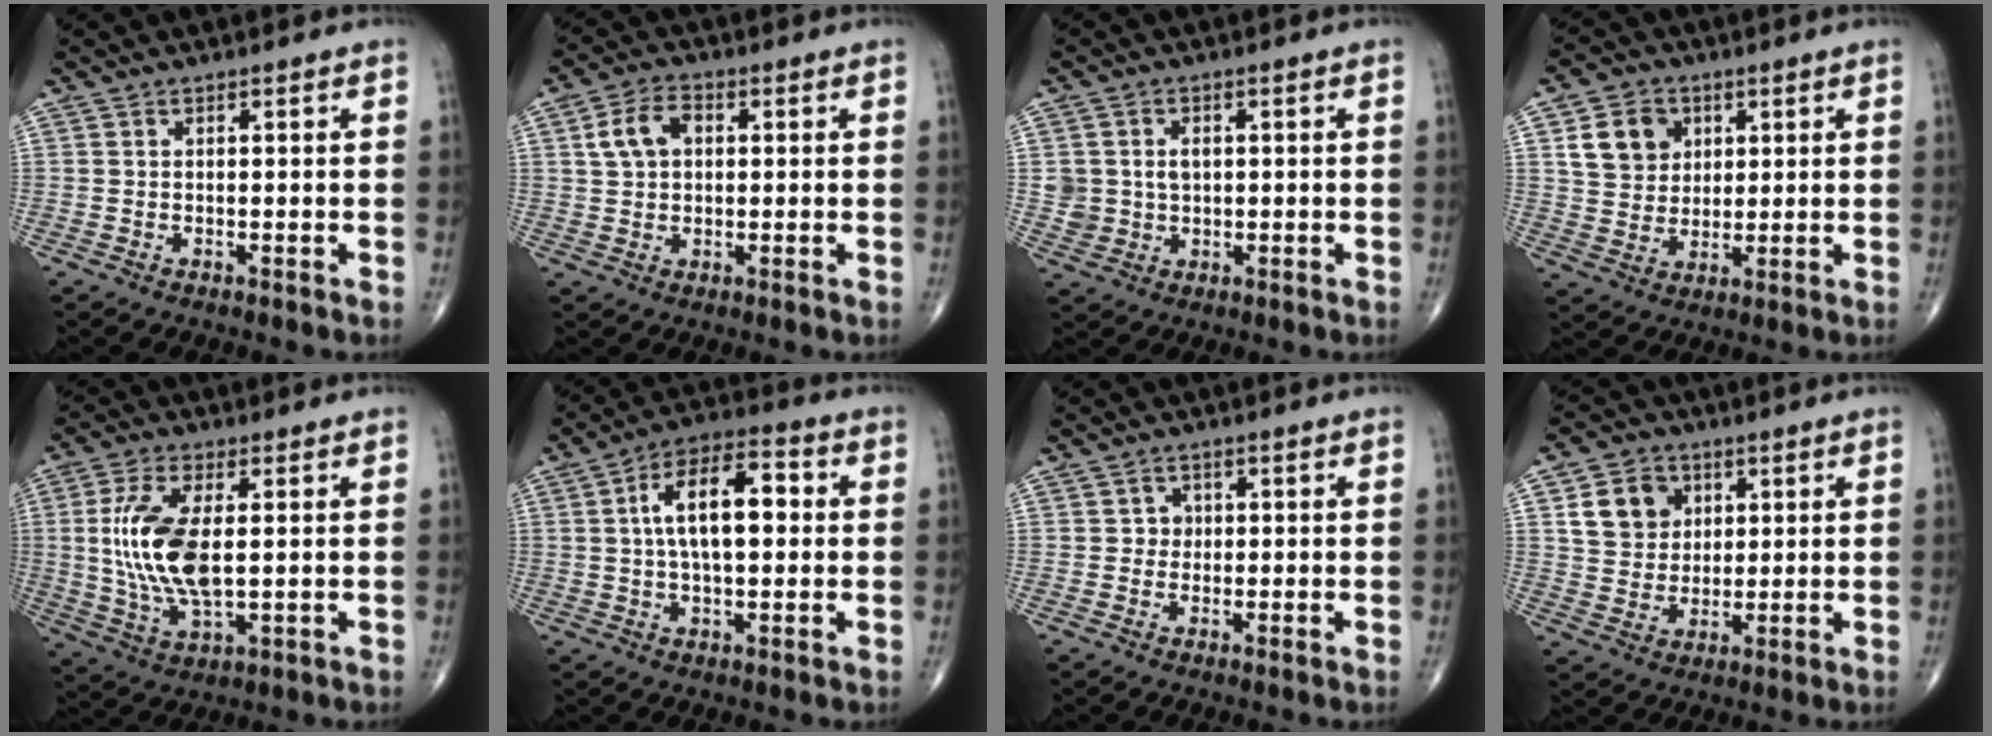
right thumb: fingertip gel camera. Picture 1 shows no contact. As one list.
[{"total": 6.5, "force": [1.5, 4.4, 4.5], "torque": [-0.080, 0.012, 0.023]}, {"total": 4.7, "force": [0.8, 3.9, 2.5], "torque": [-0.024, -0.004, 0.020]}, {"total": 8.8, "force": [3.2, 7.2, 3.8], "torque": [-0.037, -0.009, 0.062]}, {"total": 13.7, "force": [1.1, 6.1, 12.2], "torque": [-0.255, -0.011, 0.029]}, {"total": 13.5, "force": [1.7, 6.5, 11.7], "torque": [-0.187, 0.024, 0.023]}, {"total": 2.1, "force": [0.2, 1.9, 0.7], "torque": [0.006, 0.005, -0.001]}, {"total": 9.0, "force": [3.1, 7.6, 3.7], "torque": [-0.033, -0.007, 0.058]}]